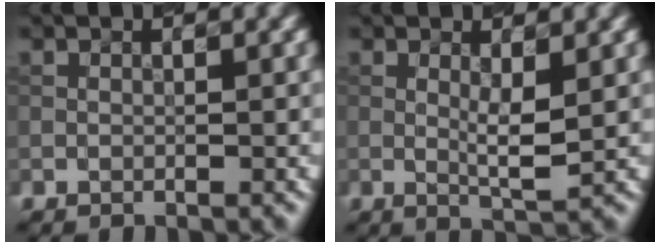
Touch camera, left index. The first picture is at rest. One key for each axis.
{"total": 2.7, "fx": 0.4, "fy": 0.4, "fz": 2.6, "tx": -0.048, "ty": -0.009, "tz": 0.009}